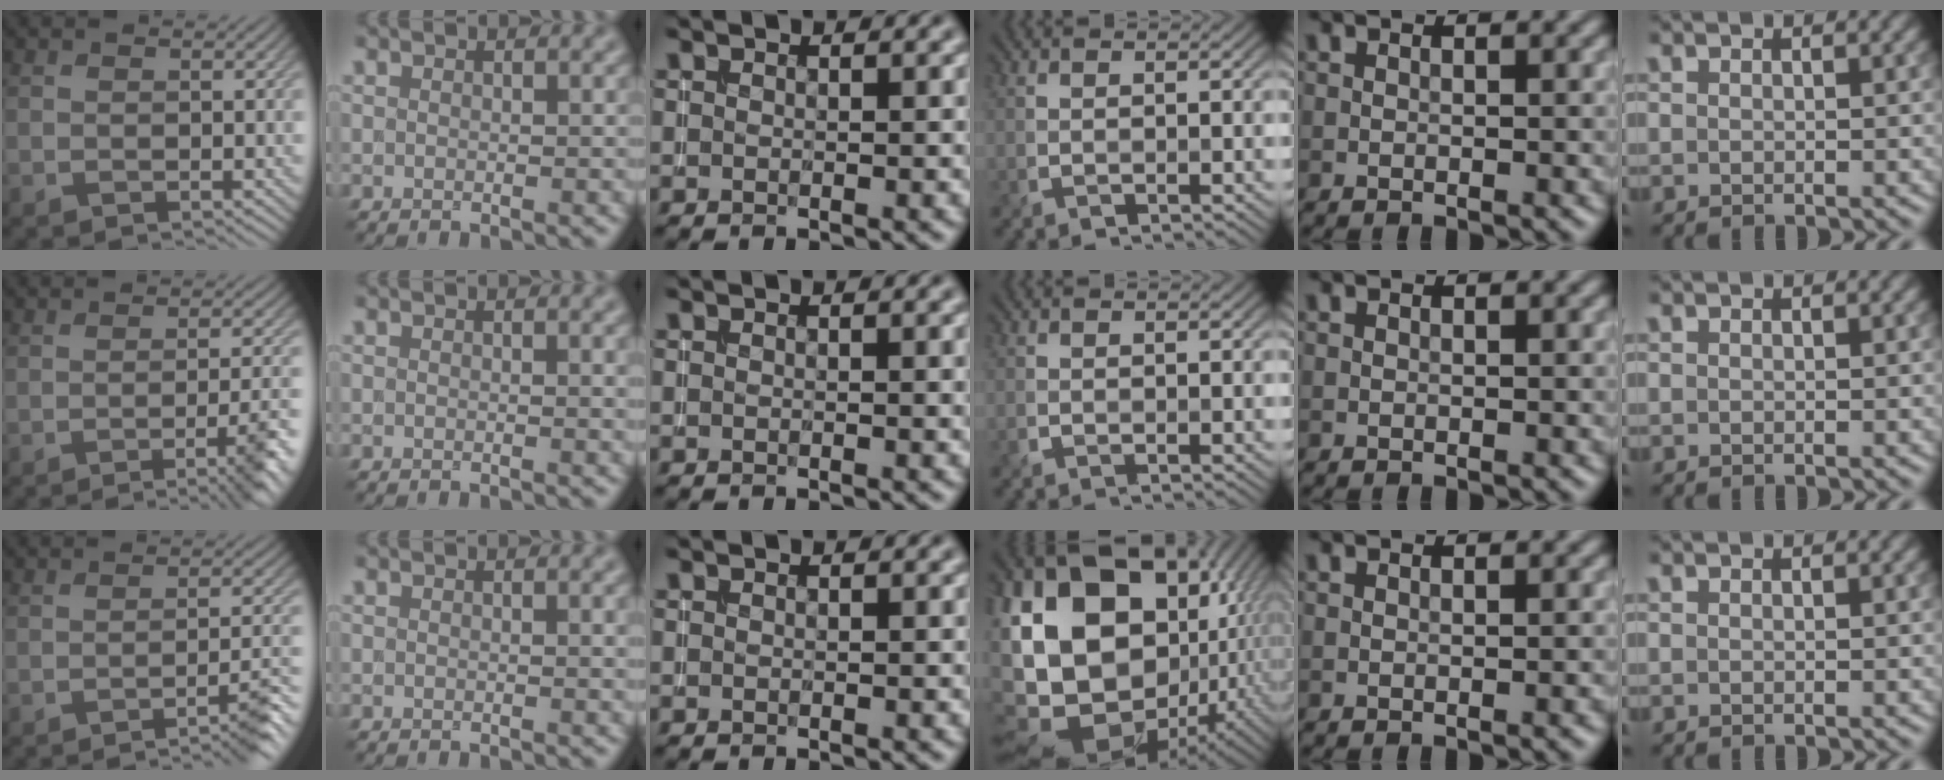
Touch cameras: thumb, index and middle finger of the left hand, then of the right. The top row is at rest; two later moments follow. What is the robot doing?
{"motion": "insert", "object": "backpack"}